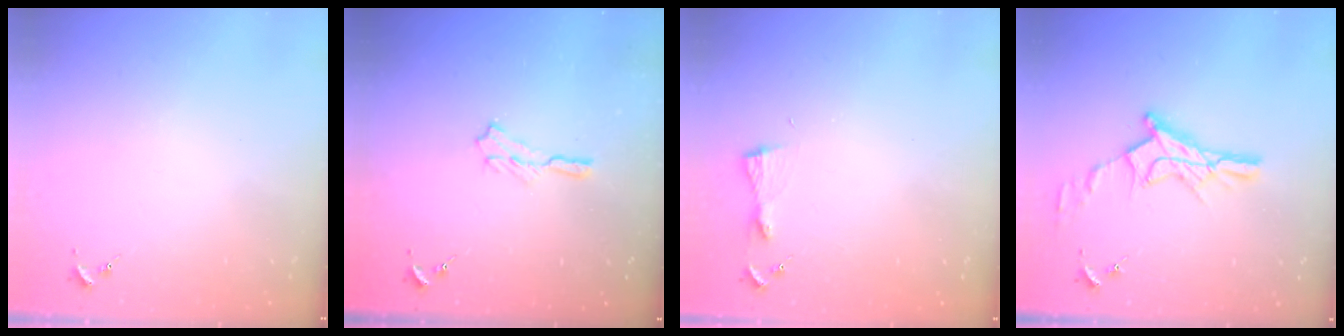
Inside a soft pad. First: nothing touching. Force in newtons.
{"total": 5.5, "press": 5.5, "slide": 0.6}
{"total": 3.9, "press": 3.9, "slide": 0.4}
{"total": 14.2, "press": 14.2, "slide": 1.1}